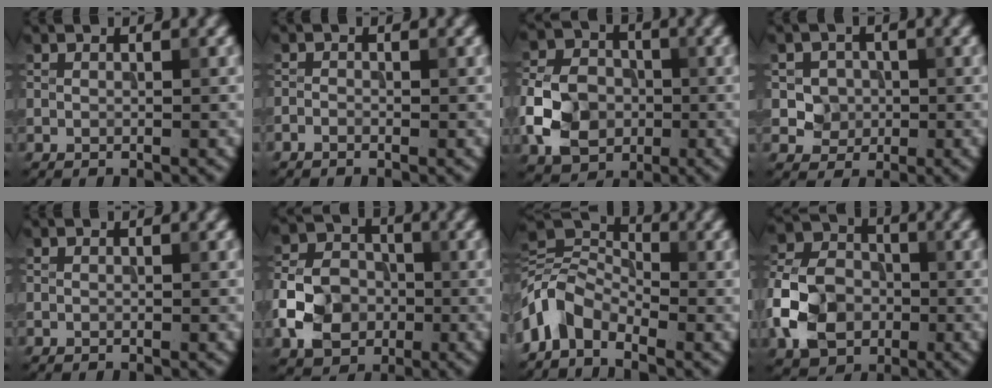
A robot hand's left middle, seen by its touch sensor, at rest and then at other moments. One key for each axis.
{"total": 0.6, "fx": -0.6, "fy": 0.2, "fz": 0.1, "tx": 0.000, "ty": -0.001, "tz": -0.013}
{"total": 6.8, "fx": -1.8, "fy": 5.4, "fz": 3.7, "tx": -0.079, "ty": 0.004, "tz": -0.048}
{"total": 2.8, "fx": 0.0, "fy": 2.6, "fz": 1.0, "tx": -0.012, "ty": -0.004, "tz": 0.005}
{"total": 0.0}
{"total": 6.2, "fx": -2.0, "fy": 5.0, "fz": 3.2, "tx": -0.064, "ty": 0.004, "tz": -0.051}
{"total": 5.4, "fx": -2.9, "fy": 3.2, "fz": 3.2, "tx": -0.066, "ty": 0.010, "tz": -0.077}
{"total": 7.9, "fx": -2.4, "fy": 6.1, "fz": 4.4, "tx": -0.098, "ty": 0.003, "tz": -0.062}